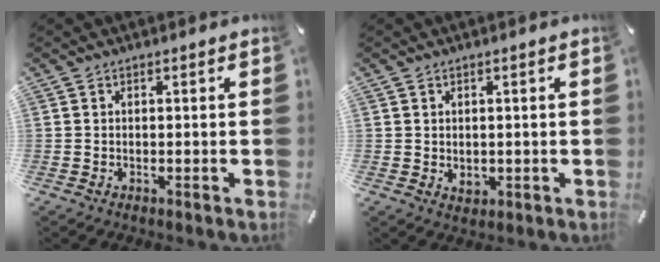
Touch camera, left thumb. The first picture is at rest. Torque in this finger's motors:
{"motor_torque": [0.02, 0.02, 0.09, -0.09, 0.01]}